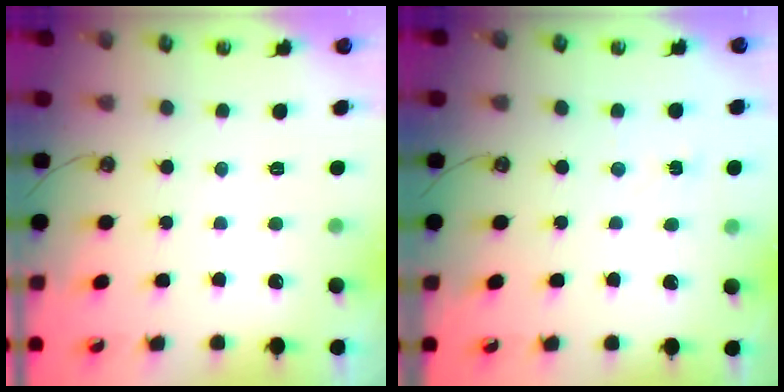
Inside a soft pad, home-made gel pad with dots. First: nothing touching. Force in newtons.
{"total": 3.5, "press": 3.5, "slide": 0.5}